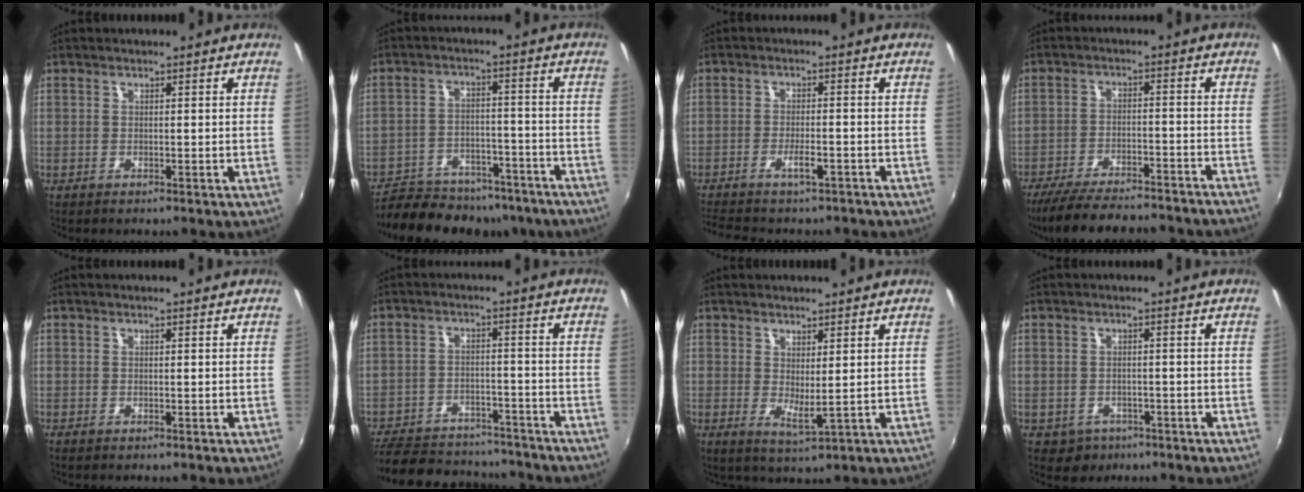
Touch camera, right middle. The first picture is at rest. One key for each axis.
{"total": 20.7, "fx": -17.4, "fy": 7.9, "fz": 8.0, "tx": -0.168, "ty": 0.002, "tz": -0.229}
{"total": 7.3, "fx": -5.9, "fy": 2.0, "fz": 3.9, "tx": -0.091, "ty": -0.010, "tz": -0.097}
{"total": 20.7, "fx": -18.5, "fy": 2.7, "fz": 9.0, "tx": -0.171, "ty": -0.029, "tz": -0.259}
{"total": 0.0}
{"total": 19.6, "fx": -16.3, "fy": 8.1, "fz": 7.2, "tx": -0.173, "ty": 0.013, "tz": -0.221}
{"total": 3.0, "fx": 0.9, "fy": 0.9, "fz": 2.7, "tx": -0.046, "ty": -0.012, "tz": 0.017}
{"total": 3.9, "fx": -1.8, "fy": 3.3, "fz": 0.9, "tx": -0.029, "ty": -0.002, "tz": -0.020}